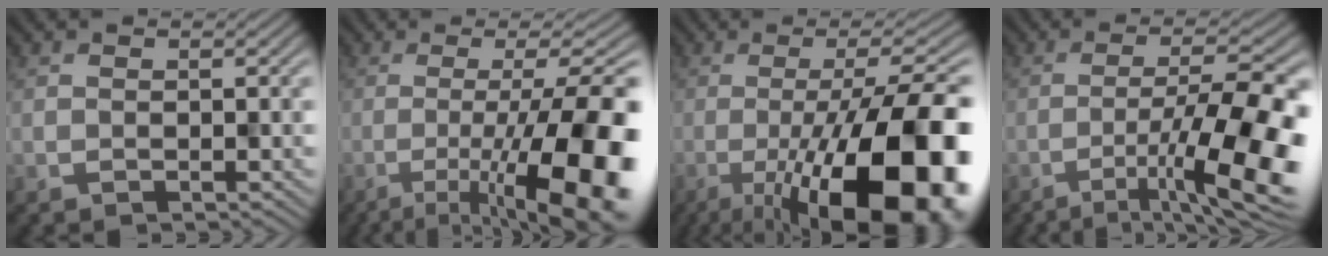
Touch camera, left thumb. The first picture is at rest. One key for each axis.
{"total": 15.7, "fx": -5.1, "fy": 4.1, "fz": 14.3, "tx": -0.196, "ty": -0.003, "tz": -0.078}
{"total": 20.0, "fx": -7.2, "fy": 6.2, "fz": 17.6, "tx": -0.243, "ty": -0.003, "tz": -0.114}
{"total": 12.6, "fx": -4.8, "fy": 3.0, "fz": 11.3, "tx": -0.175, "ty": 0.001, "tz": -0.075}